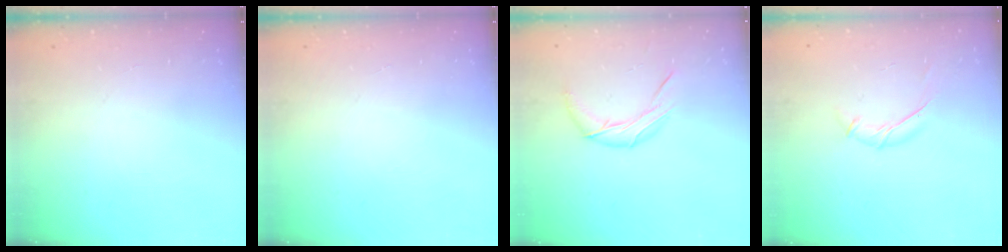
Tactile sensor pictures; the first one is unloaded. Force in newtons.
{"total": 0.0}
{"total": 8.4, "press": 8.4, "slide": 0.3}
{"total": 7.7, "press": 7.6, "slide": 0.8}